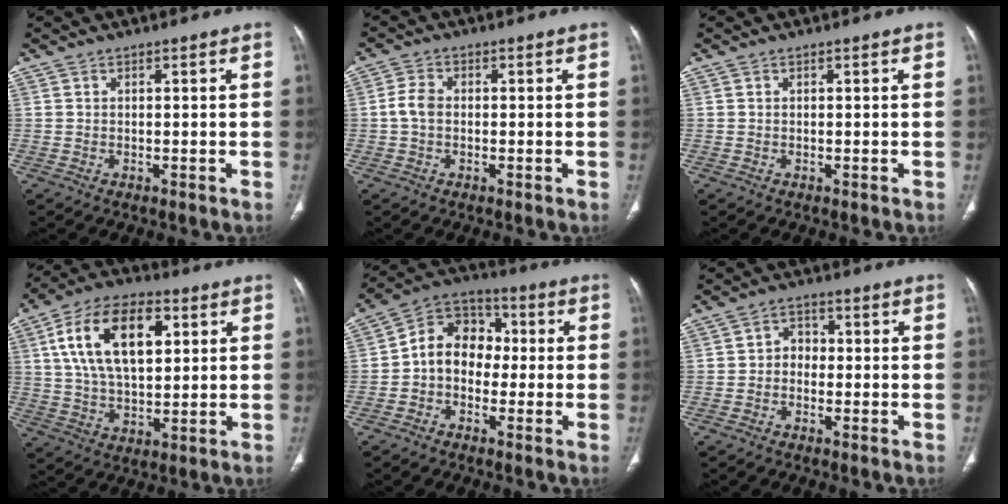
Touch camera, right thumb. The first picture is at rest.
{"total": 3.3, "force": [-0.3, 2.3, 2.4], "torque": [-0.048, 0.007, -0.011]}
{"total": 0.0}
{"total": 17.5, "force": [5.2, 9.6, 13.7], "torque": [-0.227, 0.003, 0.090]}
{"total": 10.4, "force": [-0.8, 8.1, 6.4], "torque": [-0.075, 0.039, -0.030]}
{"total": 3.5, "force": [-0.6, 2.9, 1.8], "torque": [-0.008, 0.018, -0.022]}